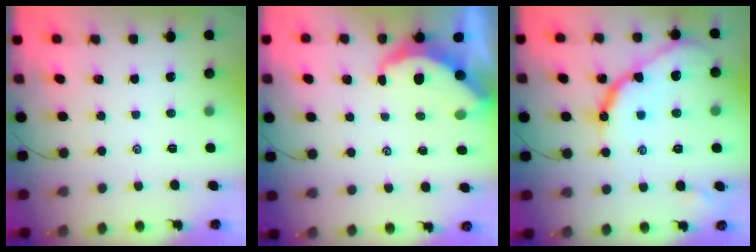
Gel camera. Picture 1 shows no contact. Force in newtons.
{"total": 5.4, "press": 5.4, "slide": 0.5}
{"total": 12.1, "press": 12.1, "slide": 0.4}